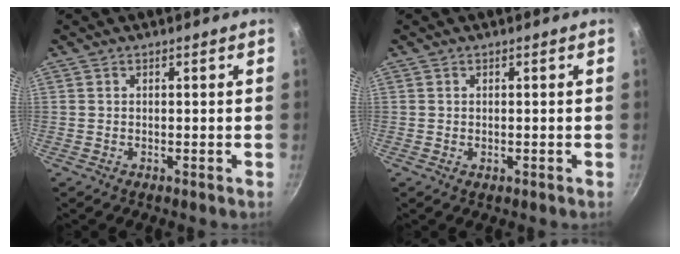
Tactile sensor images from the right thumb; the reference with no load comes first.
{"total": 0.7, "force": [-0.1, 0.4, 0.5], "torque": [-0.008, 0.001, -0.001]}